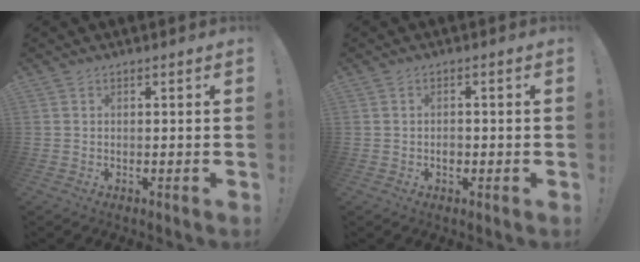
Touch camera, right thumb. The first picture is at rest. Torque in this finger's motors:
{"motor_torque": [0.64, 0.80, 0.56, -0.42, 0.00]}